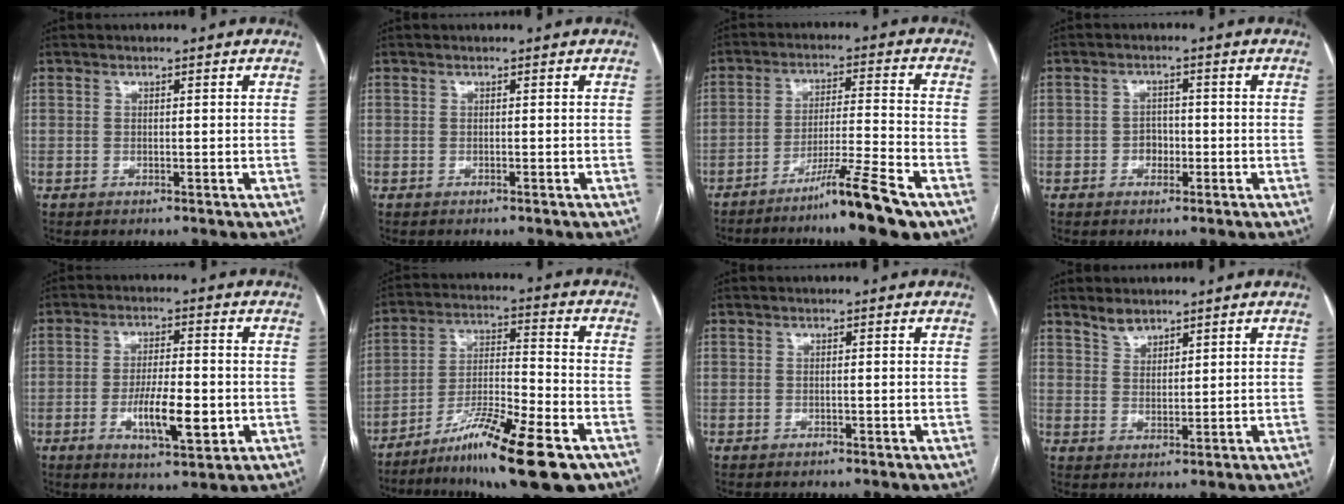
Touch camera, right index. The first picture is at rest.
{"total": 0.0}
{"total": 10.9, "force": [-7.5, -1.0, 7.9], "torque": [-0.130, -0.020, -0.129]}
{"total": 2.5, "force": [-0.8, 1.9, 1.3], "torque": [-0.012, 0.008, -0.013]}
{"total": 8.9, "force": [-2.2, 2.2, 8.3], "torque": [-0.148, -0.008, -0.035]}
{"total": 17.0, "force": [-10.9, 2.5, 12.7], "torque": [-0.199, -0.013, -0.182]}
{"total": 0.0}
{"total": 3.2, "force": [2.8, 1.3, 0.7], "torque": [-0.011, 0.002, 0.055]}